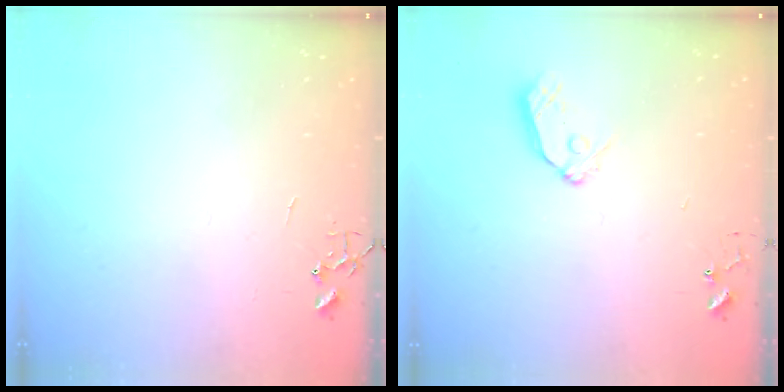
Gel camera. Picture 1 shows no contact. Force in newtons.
{"total": 8.4, "press": 8.4, "slide": 0.7}